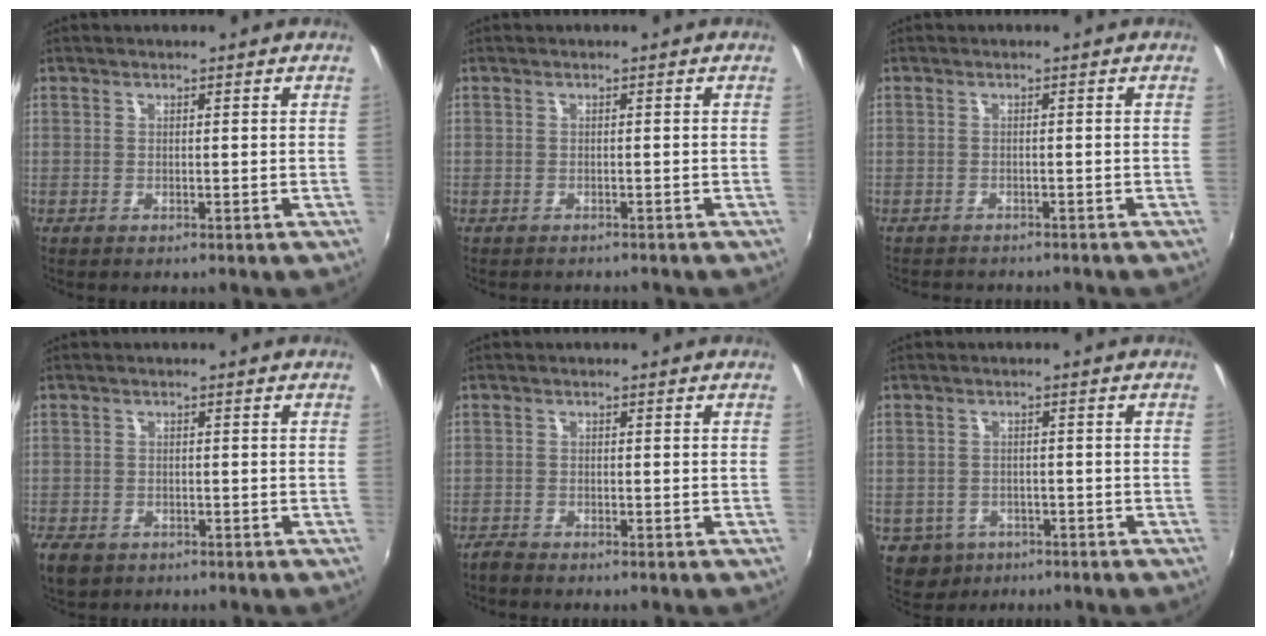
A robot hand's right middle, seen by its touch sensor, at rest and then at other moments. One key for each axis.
{"total": 1.9, "fx": -1.8, "fy": 0.4, "fz": 0.5, "tx": -0.014, "ty": -0.010, "tz": -0.026}
{"total": 3.2, "fx": -3.0, "fy": 0.7, "fz": 0.8, "tx": -0.025, "ty": -0.011, "tz": -0.045}
{"total": 5.1, "fx": -3.3, "fy": 3.1, "fz": 2.3, "tx": -0.062, "ty": -0.014, "tz": -0.057}
{"total": 1.8, "fx": -1.7, "fy": 0.3, "fz": 0.3, "tx": -0.014, "ty": -0.005, "tz": -0.035}
{"total": 5.6, "fx": -2.9, "fy": 4.6, "fz": 1.6, "tx": -0.044, "ty": -0.004, "tz": -0.037}